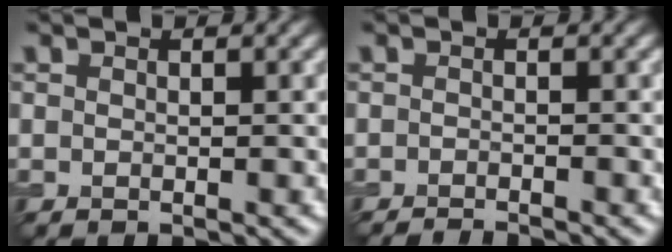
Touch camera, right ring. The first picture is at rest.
{"total": 2.0, "force": [-1.8, 0.3, 0.8], "torque": [-0.008, -0.003, -0.033]}